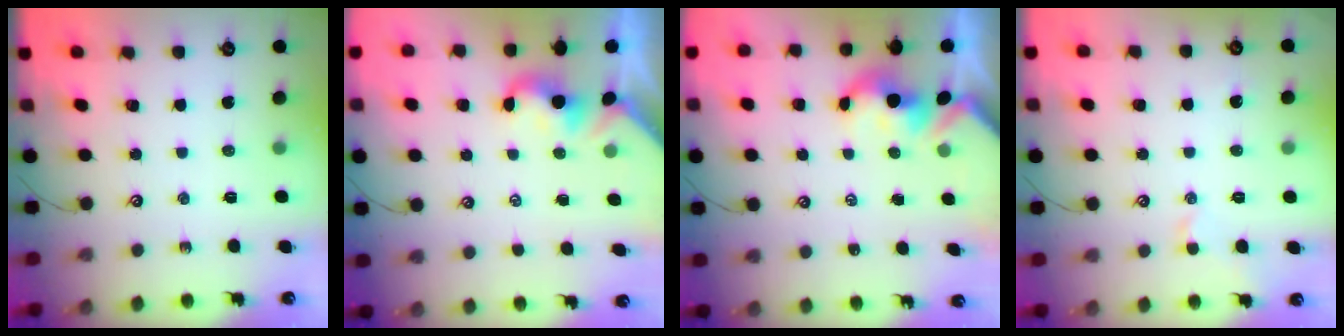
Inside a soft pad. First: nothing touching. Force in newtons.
{"total": 2.1, "press": 2.0, "slide": 0.4}
{"total": 2.4, "press": 2.4, "slide": 0.3}
{"total": 0.9, "press": 0.7, "slide": 0.6}